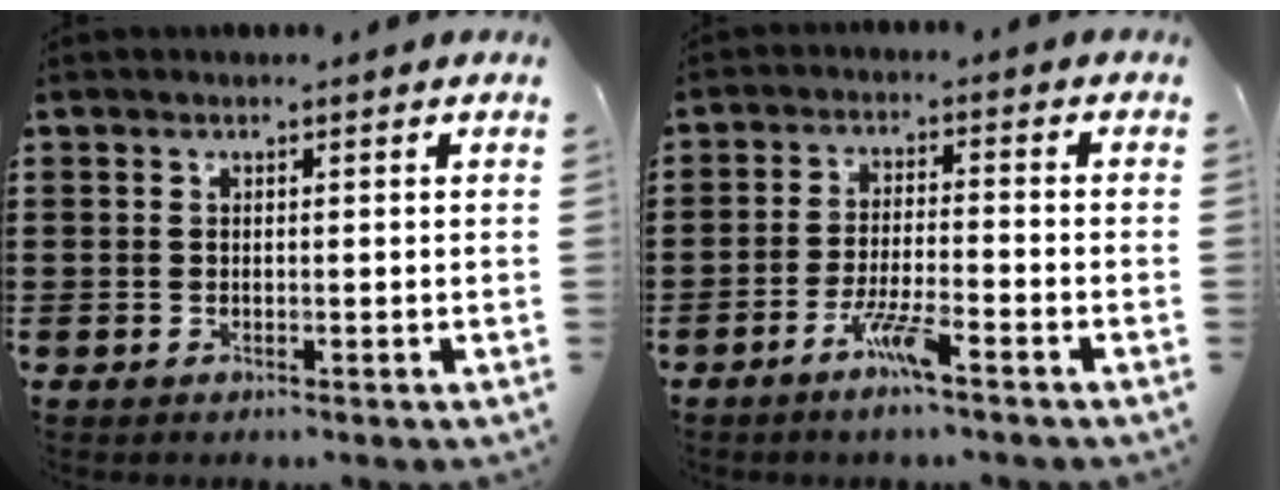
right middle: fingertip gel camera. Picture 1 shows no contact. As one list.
[{"total": 5.4, "force": [-3.5, 0.4, 4.0], "torque": [-0.085, -0.006, -0.066]}]